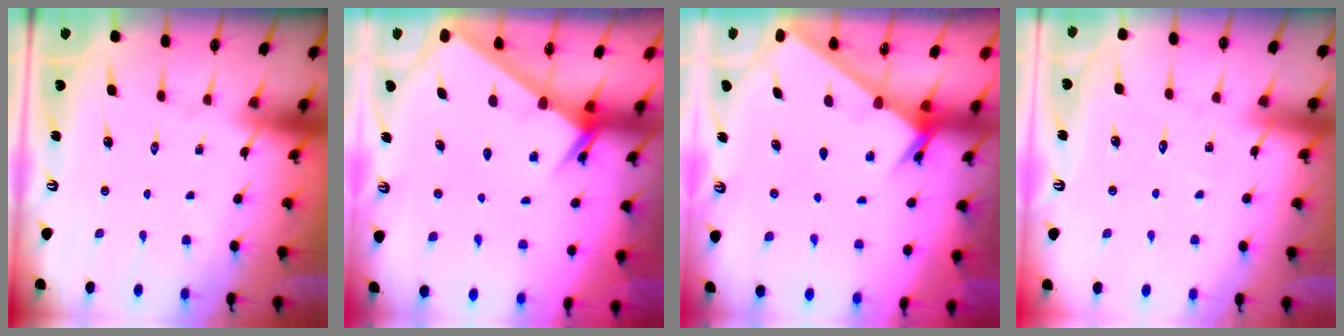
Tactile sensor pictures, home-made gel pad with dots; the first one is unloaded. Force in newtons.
{"total": 2.3, "press": 2.3, "slide": 0.1}
{"total": 2.4, "press": 2.4, "slide": 0.2}
{"total": 3.2, "press": 3.2, "slide": 0.4}